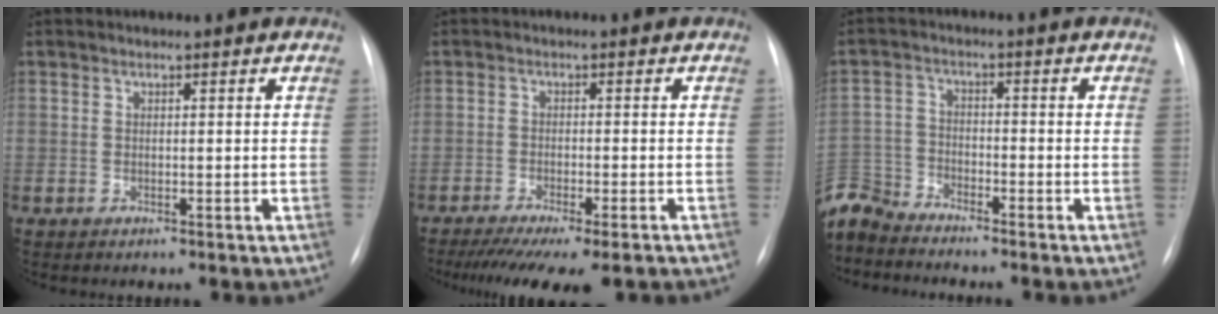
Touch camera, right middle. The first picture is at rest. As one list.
[{"total": 11.7, "force": [-9.5, 1.5, 6.8], "torque": [-0.099, -0.022, -0.136]}, {"total": 7.0, "force": [-6.9, 1.2, 0.1], "torque": [-0.008, 0.000, -0.143]}]